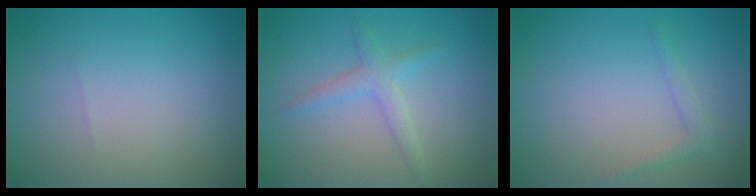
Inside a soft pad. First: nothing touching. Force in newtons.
{"total": 2.1, "press": 2.1, "slide": 0.3}
{"total": 1.2, "press": 1.2, "slide": 0.1}